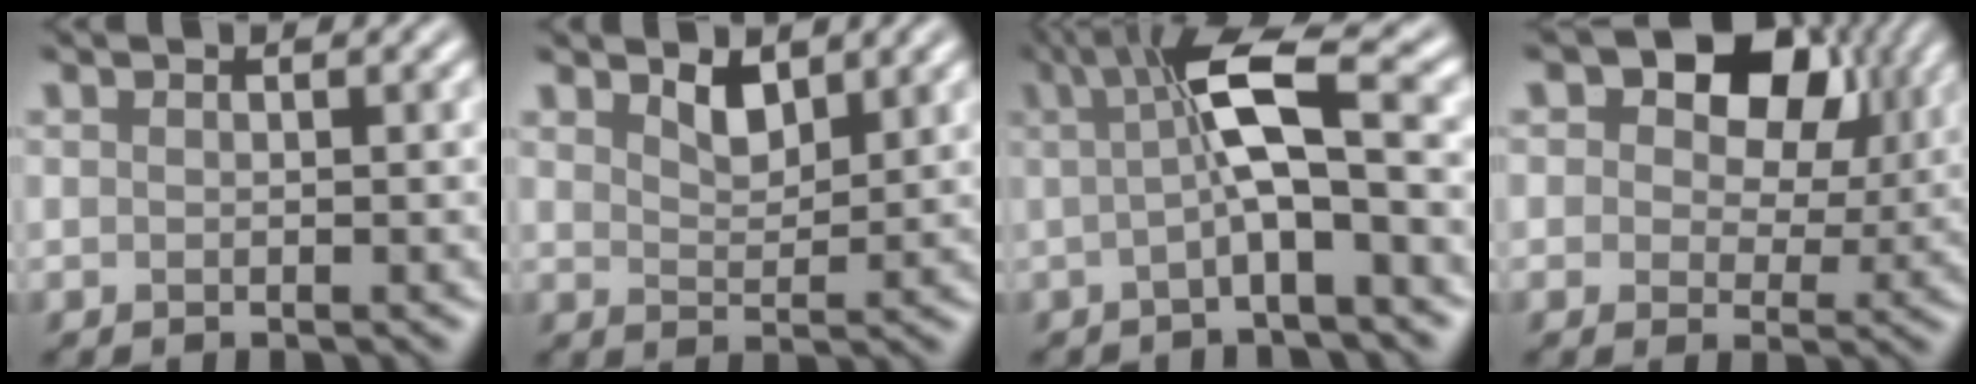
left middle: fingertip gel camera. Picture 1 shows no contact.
{"total": 1.9, "force": [1.7, 0.5, 0.6], "torque": [-0.017, 0.001, 0.037]}
{"total": 6.5, "force": [0.6, 1.2, 6.4], "torque": [-0.104, 0.016, 0.007]}
{"total": 8.7, "force": [4.0, 5.4, 5.5], "torque": [-0.073, 0.016, 0.049]}